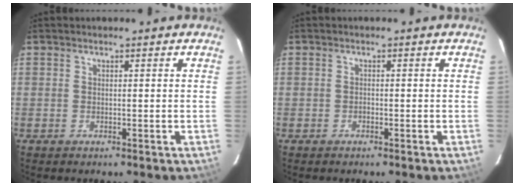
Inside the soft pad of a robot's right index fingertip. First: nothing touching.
{"total": 0.5, "force": [-0.3, 0.4, 0.1], "torque": [-0.002, 0.002, -0.006]}